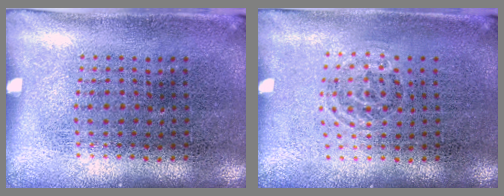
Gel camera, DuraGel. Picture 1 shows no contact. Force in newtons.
{"total": 0.8, "press": 0.5, "slide": 0.5}